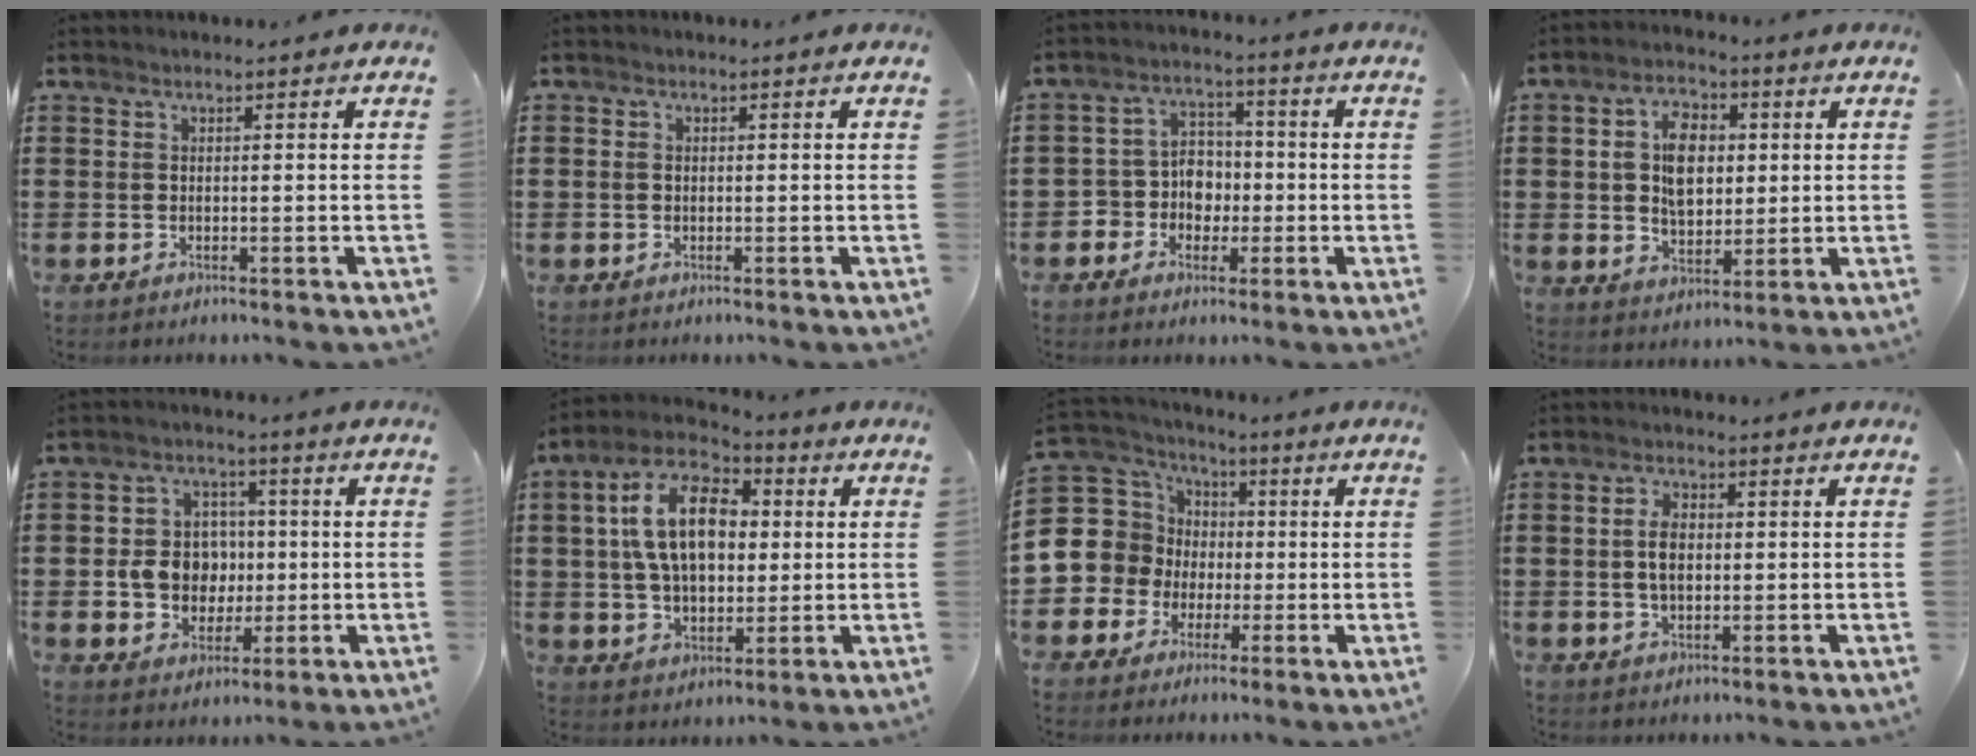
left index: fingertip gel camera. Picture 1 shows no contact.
{"total": 0.8, "force": [-0.2, 0.8, 0.2], "torque": [-0.006, 0.004, -0.004]}
{"total": 4.7, "force": [-1.6, 4.3, 1.1], "torque": [-0.038, 0.013, -0.034]}
{"total": 7.7, "force": [1.4, 5.1, 5.6], "torque": [-0.112, 0.012, 0.018]}
{"total": 7.8, "force": [0.0, 6.9, 3.7], "torque": [-0.087, 0.018, 0.000]}
{"total": 12.9, "force": [2.6, 7.9, 9.8], "torque": [-0.215, 0.015, 0.042]}
{"total": 11.2, "force": [-0.8, 10.9, 2.4], "torque": [-0.118, -0.001, -0.012]}
{"total": 4.1, "force": [0.3, 2.3, 3.4], "torque": [-0.083, 0.004, -0.001]}